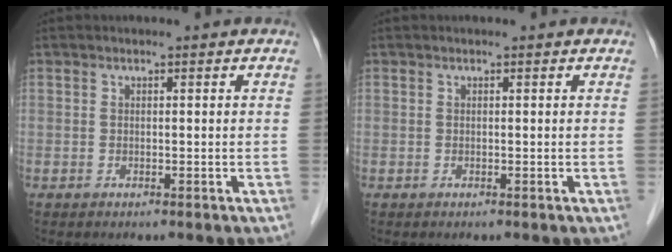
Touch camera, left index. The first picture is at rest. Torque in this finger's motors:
{"motor_torque": [0.16, 0.01, -0.02, -0.01]}